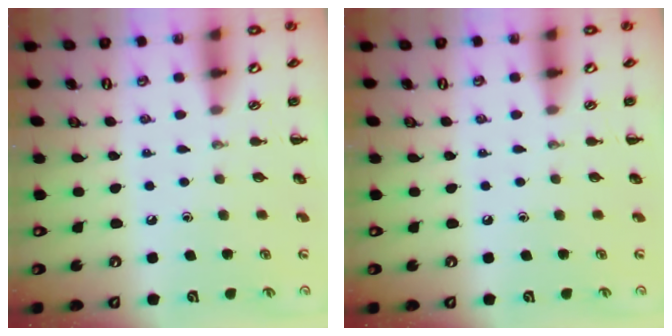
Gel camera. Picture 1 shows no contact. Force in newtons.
{"total": 0.0}